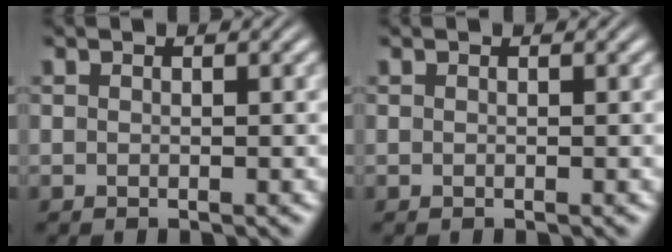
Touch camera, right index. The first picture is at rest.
{"total": 0.0}